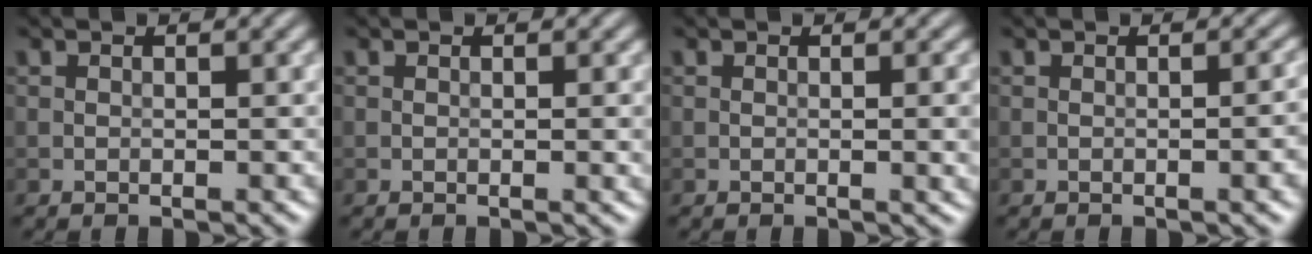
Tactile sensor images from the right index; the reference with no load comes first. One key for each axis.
{"total": 0.8, "fx": 0.0, "fy": 0.1, "fz": 0.8, "tx": -0.009, "ty": -0.003, "tz": -0.001}
{"total": 2.5, "fx": 0.0, "fy": 0.7, "fz": 2.4, "tx": -0.025, "ty": 0.000, "tz": -0.003}
{"total": 3.5, "fx": -0.5, "fy": 1.2, "fz": 3.2, "tx": -0.031, "ty": 0.000, "tz": -0.006}